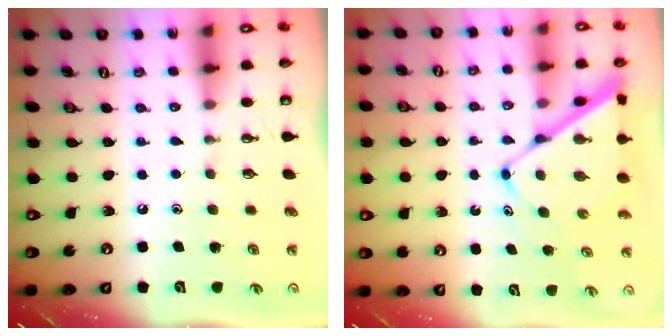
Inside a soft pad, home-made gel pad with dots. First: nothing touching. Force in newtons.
{"total": 10.0, "press": 10.0, "slide": 0.7}